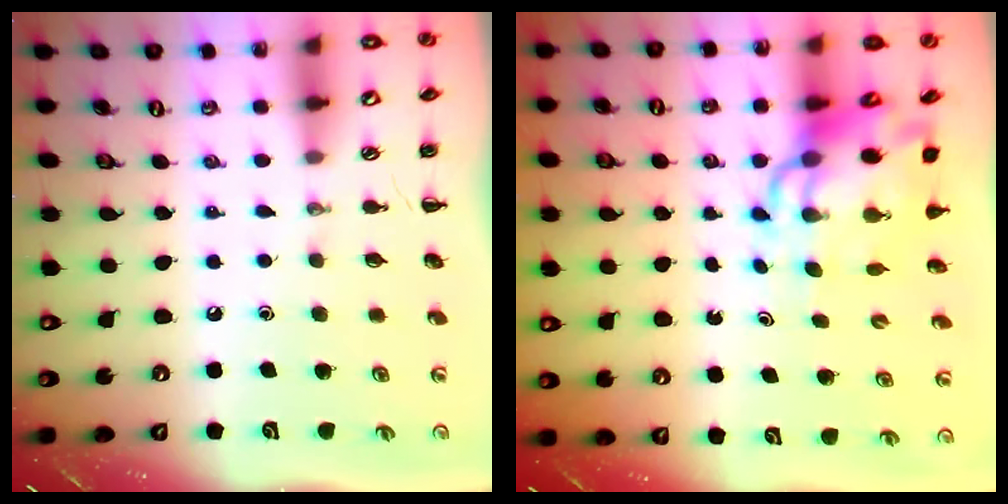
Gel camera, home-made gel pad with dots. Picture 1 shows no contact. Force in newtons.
{"total": 11.3, "press": 10.9, "slide": 3.1}